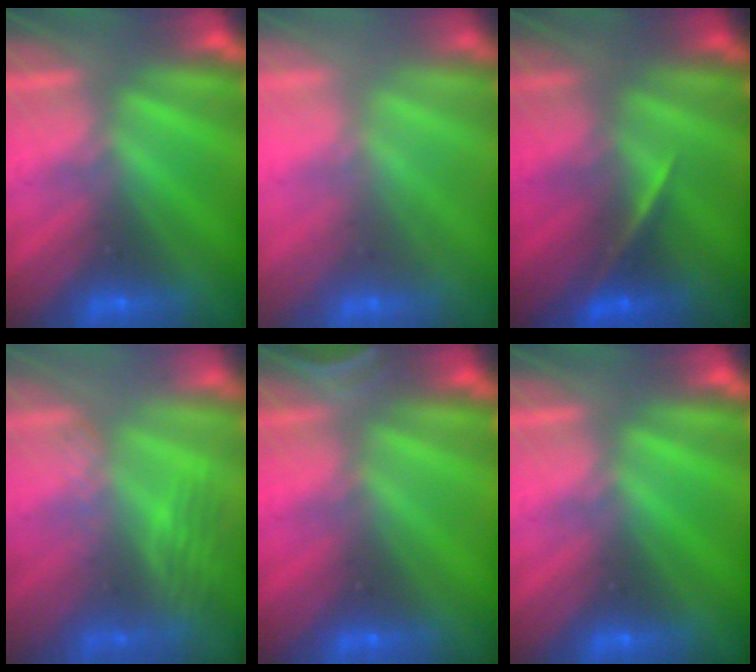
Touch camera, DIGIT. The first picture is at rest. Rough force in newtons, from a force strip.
{"total": 2.7}
{"total": 2.1}
{"total": 2.7}
{"total": 2.5}
{"total": 0.0}